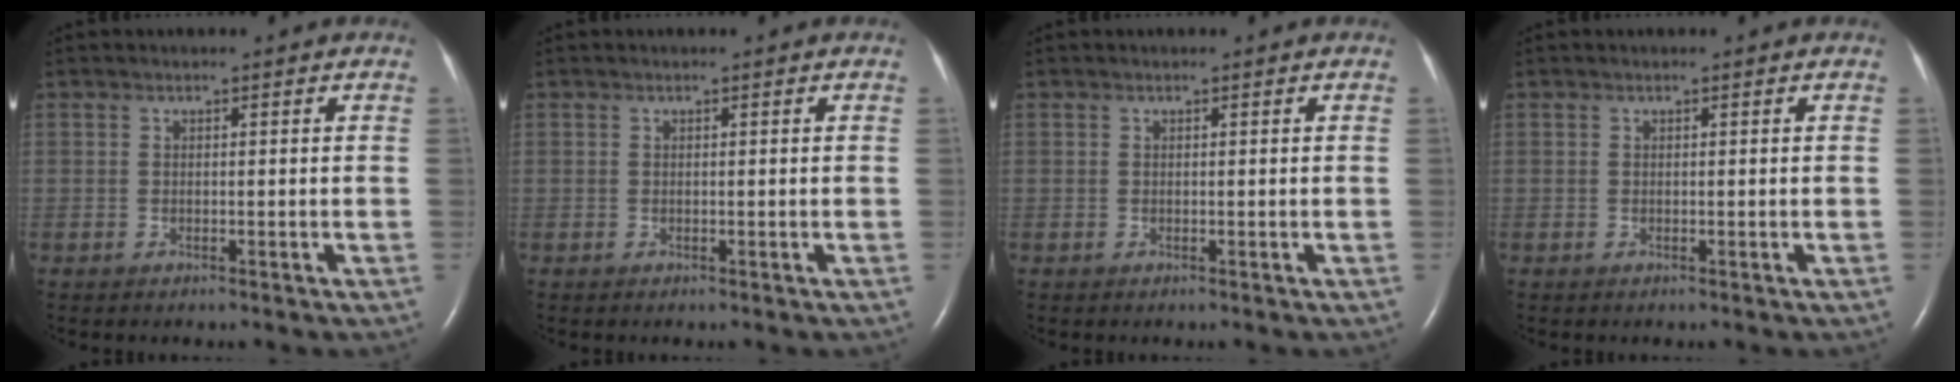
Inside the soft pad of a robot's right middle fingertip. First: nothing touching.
{"total": 0.0}
{"total": 0.0}
{"total": 0.0}